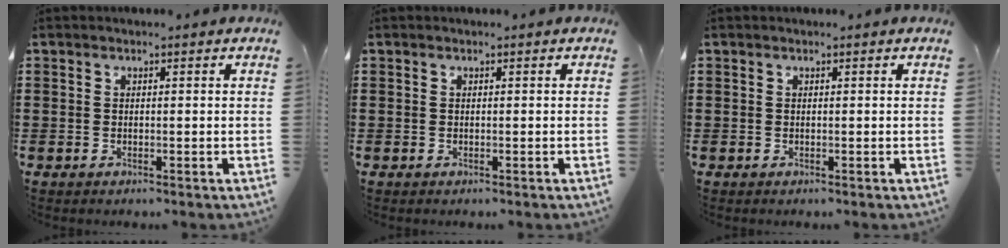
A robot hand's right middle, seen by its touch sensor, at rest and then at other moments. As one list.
[{"total": 0.0}, {"total": 0.0}]